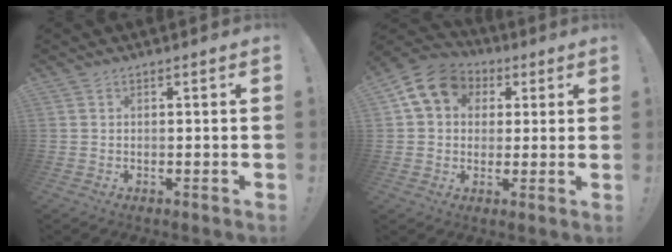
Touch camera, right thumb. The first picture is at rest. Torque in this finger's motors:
{"motor_torque": [0.87, 0.88, 0.15, 0.06, 0.04]}